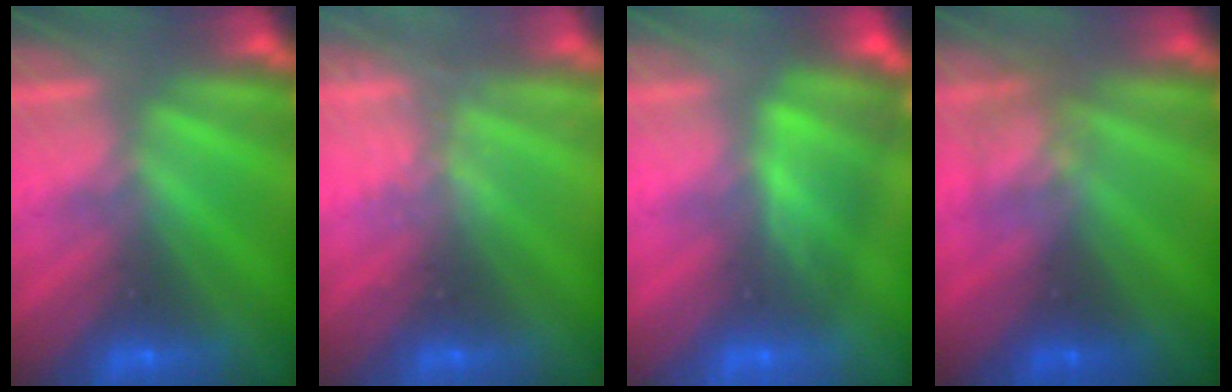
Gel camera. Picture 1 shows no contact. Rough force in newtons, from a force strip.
{"total": 2.2}
{"total": 4.4}
{"total": 2.4}